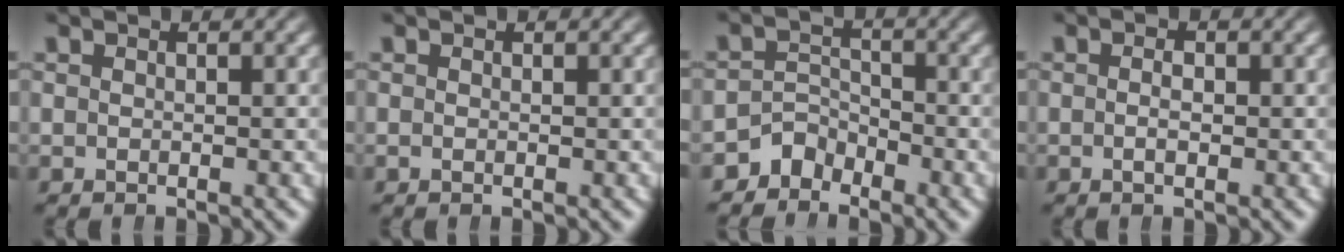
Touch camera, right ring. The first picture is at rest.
{"total": 0.7, "force": [0.2, -0.5, -0.4], "torque": [0.010, 0.005, 0.001]}
{"total": 3.7, "force": [-2.8, 2.3, 0.6], "torque": [-0.002, -0.007, -0.051]}
{"total": 0.6, "force": [-0.2, 0.1, 0.6], "torque": [0.003, 0.006, -0.008]}